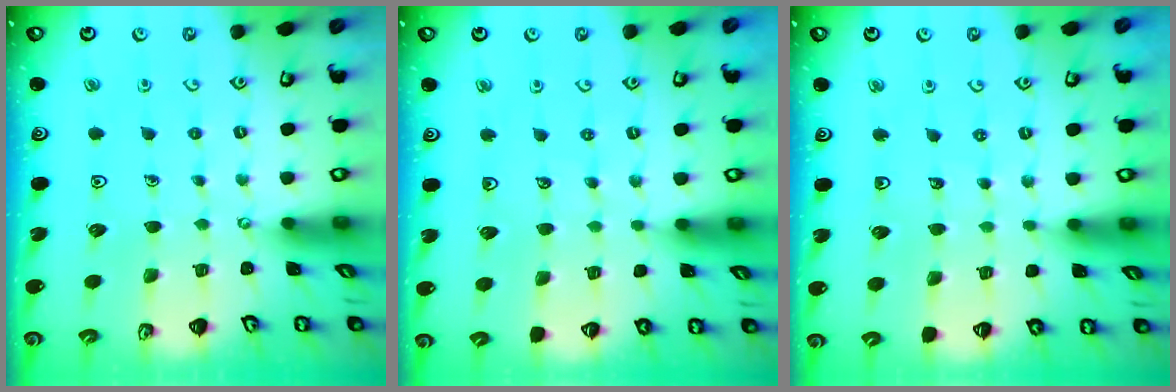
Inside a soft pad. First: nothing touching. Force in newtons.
{"total": 3.5, "press": 3.4, "slide": 0.8}
{"total": 2.9, "press": 2.6, "slide": 1.1}